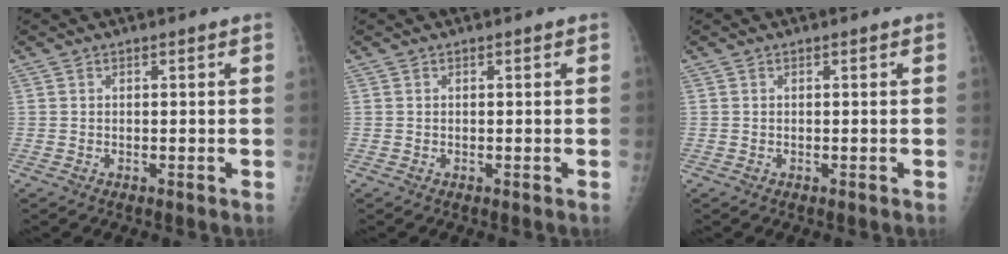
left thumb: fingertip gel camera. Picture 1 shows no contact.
{"total": 0.0}
{"total": 0.0}